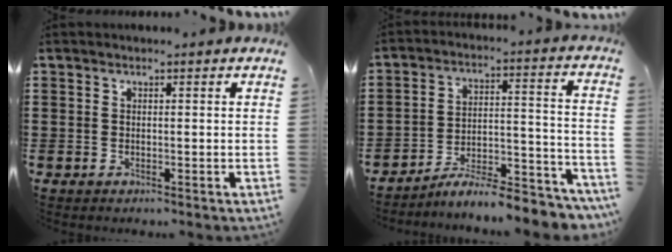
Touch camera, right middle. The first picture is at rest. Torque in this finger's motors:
{"motor_torque": [1.59, -0.55, 0.38, 0.12]}